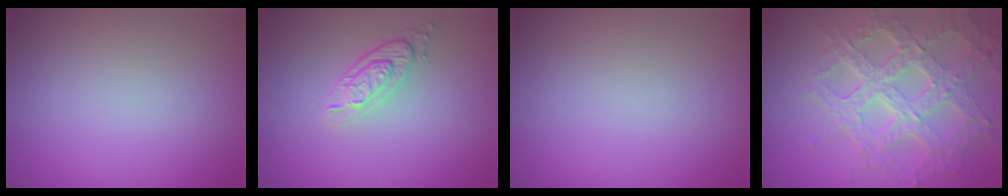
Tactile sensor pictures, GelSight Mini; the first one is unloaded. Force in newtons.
{"total": 2.9, "press": 2.2, "slide": 1.9}
{"total": 0.0}
{"total": 7.2, "press": 5.3, "slide": 4.9}